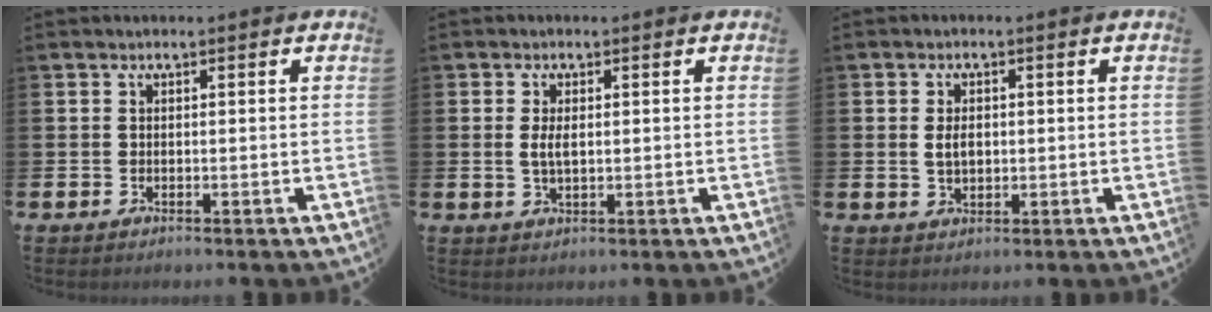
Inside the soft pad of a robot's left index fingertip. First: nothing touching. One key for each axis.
{"total": 2.5, "fx": 0.4, "fy": 1.1, "fz": 2.2, "tx": -0.043, "ty": 0.004, "tz": 0.004}
{"total": 2.7, "fx": 0.3, "fy": 1.7, "fz": 2.1, "tx": -0.025, "ty": 0.000, "tz": 0.000}